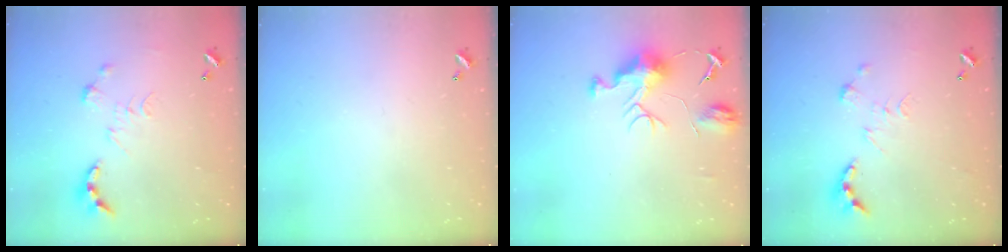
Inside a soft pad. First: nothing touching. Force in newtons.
{"total": 0.0}
{"total": 8.9, "press": 8.9, "slide": 0.8}
{"total": 0.0}